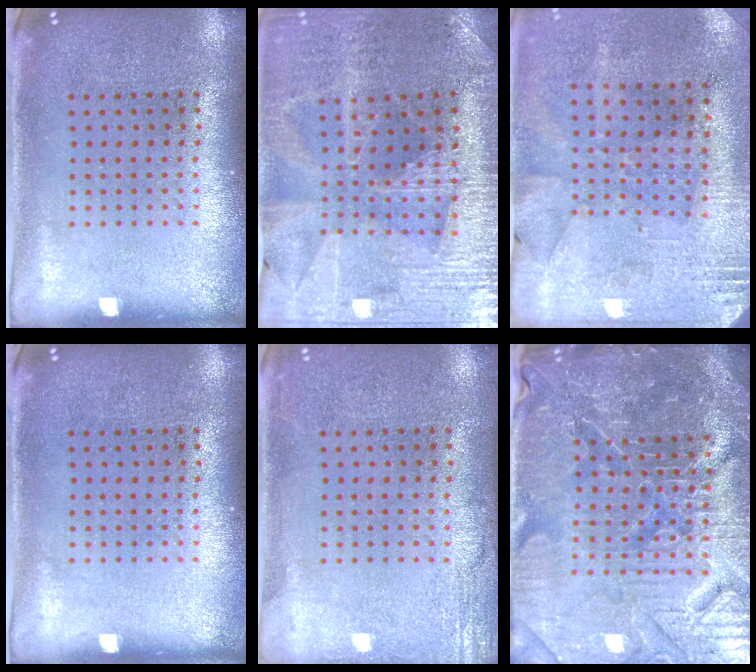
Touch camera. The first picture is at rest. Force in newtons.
{"total": 3.0, "press": 2.9, "slide": 0.4}
{"total": 2.7, "press": 2.3, "slide": 1.5}
{"total": 0.0}
{"total": 2.4, "press": 2.4, "slide": 0.3}
{"total": 6.0, "press": 5.5, "slide": 2.3}